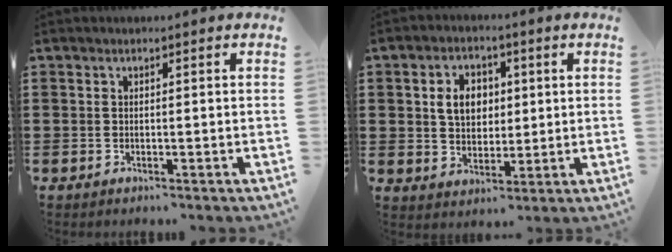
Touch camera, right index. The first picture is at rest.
{"total": 5.8, "force": [1.1, 4.5, 3.5], "torque": [-0.077, 0.013, 0.015]}